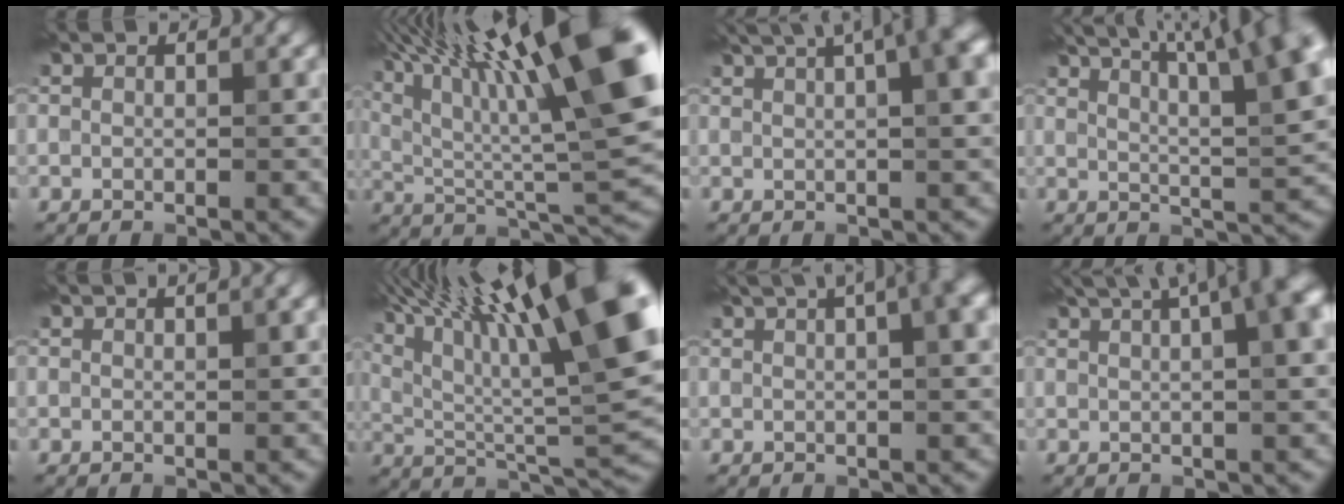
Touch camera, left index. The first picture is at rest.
{"total": 18.2, "force": [7.6, 5.0, 15.8], "torque": [-0.259, 0.037, 0.126]}
{"total": 13.5, "force": [6.8, 5.6, 10.3], "torque": [-0.109, 0.071, 0.070]}
{"total": 12.9, "force": [7.0, 3.6, 10.2], "torque": [-0.118, 0.031, 0.084]}
{"total": 1.6, "force": [0.9, 0.3, 1.3], "torque": [-0.012, 0.001, 0.011]}
{"total": 19.9, "force": [9.1, 6.0, 16.7], "torque": [-0.260, 0.059, 0.144]}
{"total": 12.3, "force": [6.1, 5.5, 9.2], "torque": [-0.087, 0.065, 0.058]}
{"total": 14.9, "force": [7.3, 6.2, 11.4], "torque": [-0.125, 0.081, 0.074]}